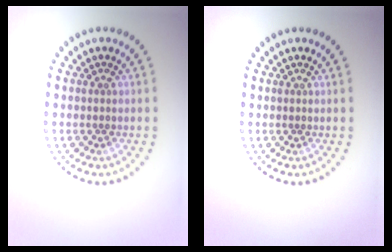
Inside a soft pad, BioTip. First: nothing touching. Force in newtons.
{"total": 0.0}